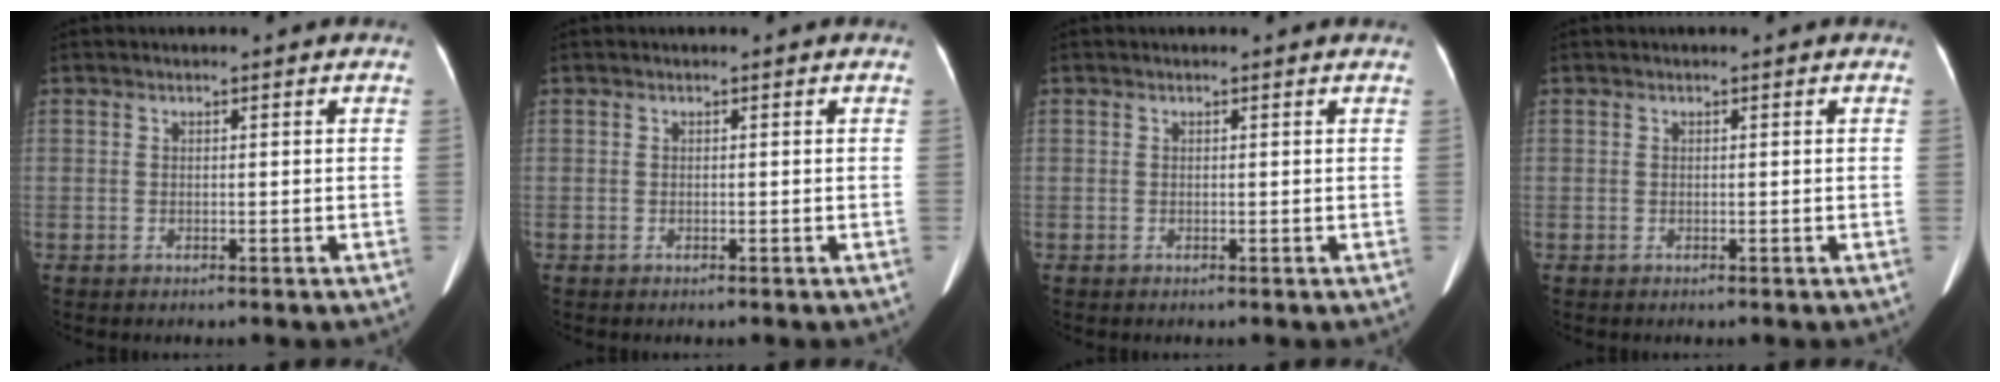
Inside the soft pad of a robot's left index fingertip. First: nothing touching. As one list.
[{"total": 0.0}, {"total": 0.5, "force": [0.5, 0.2, 0.1], "torque": [-0.008, 0.004, 0.000]}, {"total": 0.0}]